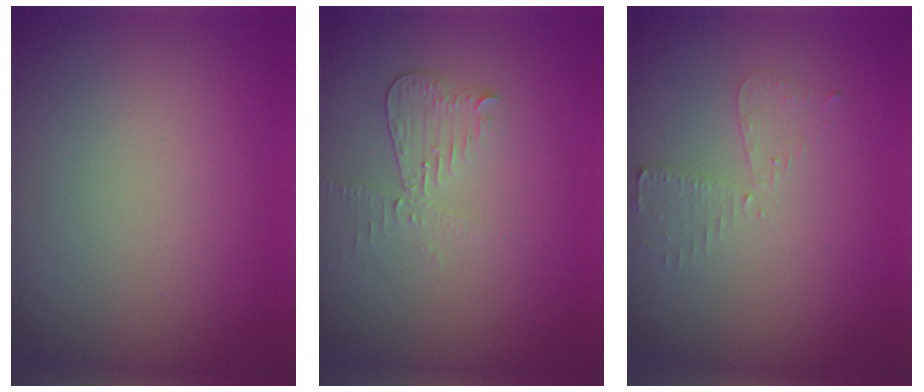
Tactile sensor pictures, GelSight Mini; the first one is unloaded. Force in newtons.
{"total": 2.1, "press": 2.1, "slide": 0.2}
{"total": 1.9, "press": 1.9, "slide": 0.4}